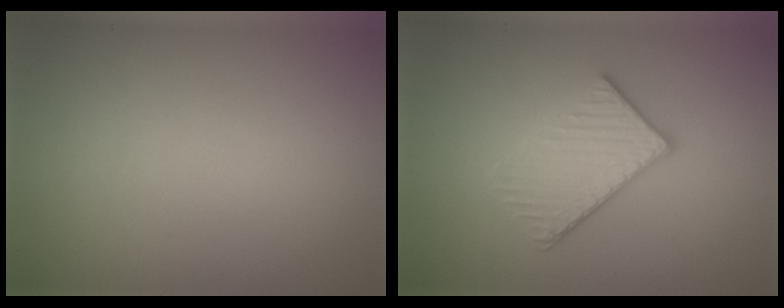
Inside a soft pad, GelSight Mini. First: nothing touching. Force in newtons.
{"total": 3.9, "press": 3.2, "slide": 2.2}